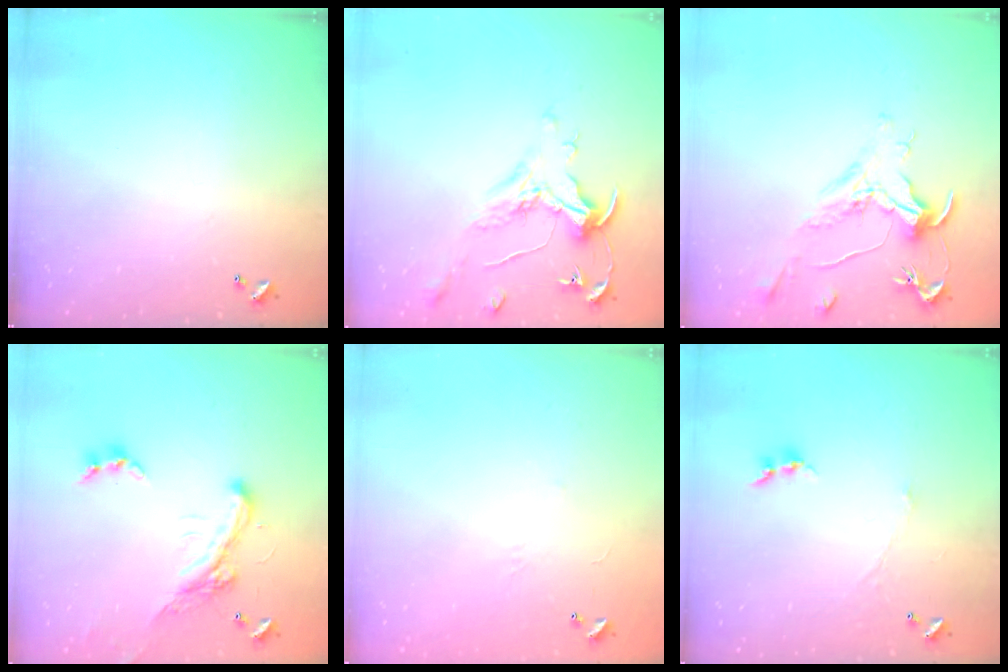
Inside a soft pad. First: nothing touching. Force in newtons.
{"total": 1.6, "press": 1.4, "slide": 0.7}
{"total": 1.5, "press": 1.2, "slide": 1.0}
{"total": 5.1, "press": 4.8, "slide": 1.6}
{"total": 6.0, "press": 6.0, "slide": 0.7}
{"total": 0.0}